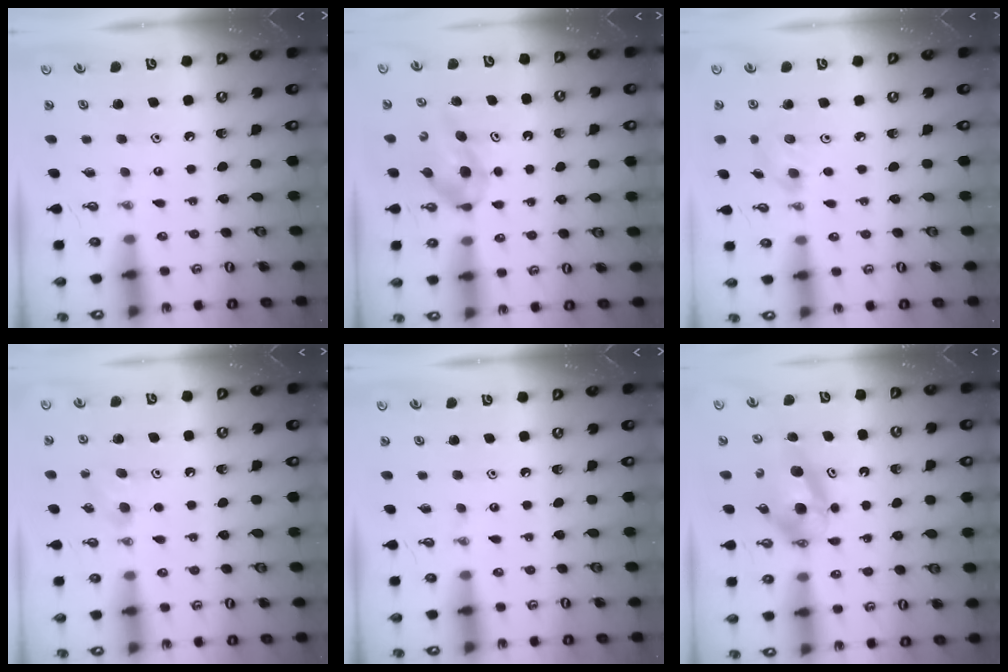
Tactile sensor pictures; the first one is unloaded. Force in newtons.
{"total": 5.4, "press": 5.4, "slide": 0.2}
{"total": 4.7, "press": 4.4, "slide": 1.4}
{"total": 6.9, "press": 1.9, "slide": 6.7}
{"total": 0.0}
{"total": 6.8, "press": 6.4, "slide": 2.3}